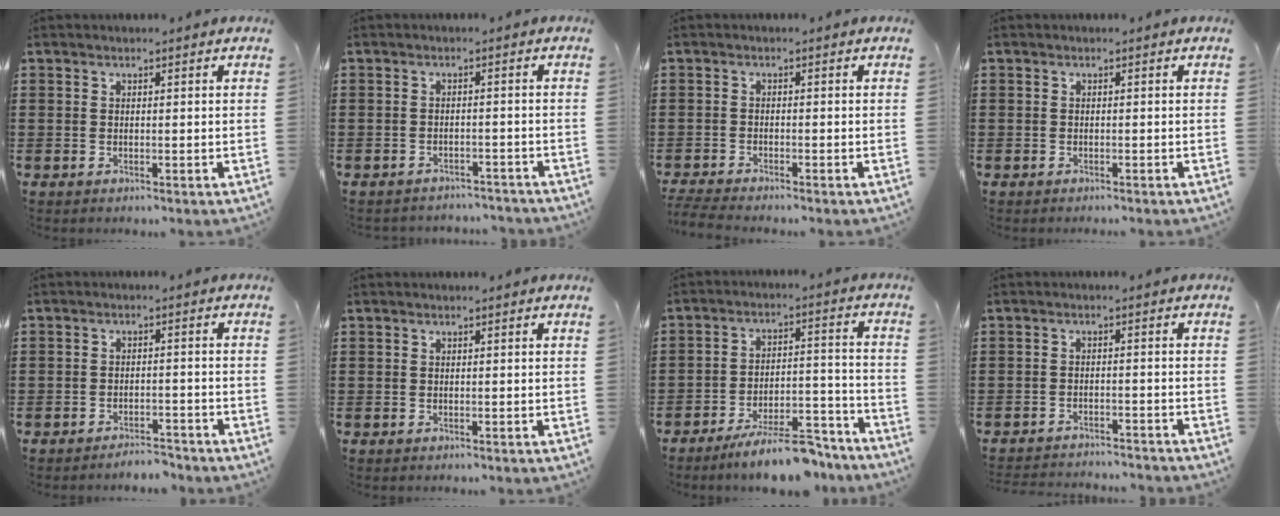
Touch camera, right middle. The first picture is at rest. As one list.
[{"total": 2.0, "force": [-2.0, 0.2, 0.0], "torque": [-0.009, -0.003, -0.043]}, {"total": 2.4, "force": [-2.3, -0.2, 0.7], "torque": [-0.020, -0.006, -0.047]}, {"total": 0.5, "force": [-0.5, 0.1, 0.0], "torque": [-0.001, 0.000, -0.011]}, {"total": 3.1, "force": [-3.1, 0.1, -0.2], "torque": [-0.005, 0.000, -0.067]}, {"total": 0.0}, {"total": 9.6, "force": [-8.5, 1.7, 4.3], "torque": [-0.055, 0.028, -0.151]}, {"total": 2.6, "force": [-2.6, 0.0, 0.1], "torque": [-0.008, -0.003, -0.054]}]